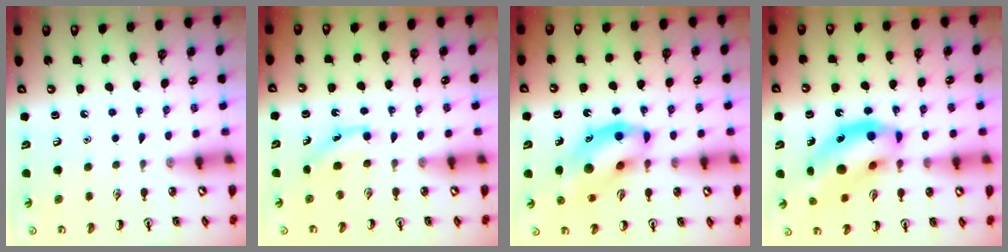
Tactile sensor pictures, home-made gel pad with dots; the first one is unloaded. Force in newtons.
{"total": 3.6, "press": 3.4, "slide": 1.2}
{"total": 13.6, "press": 13.3, "slide": 3.1}
{"total": 16.6, "press": 16.3, "slide": 3.2}